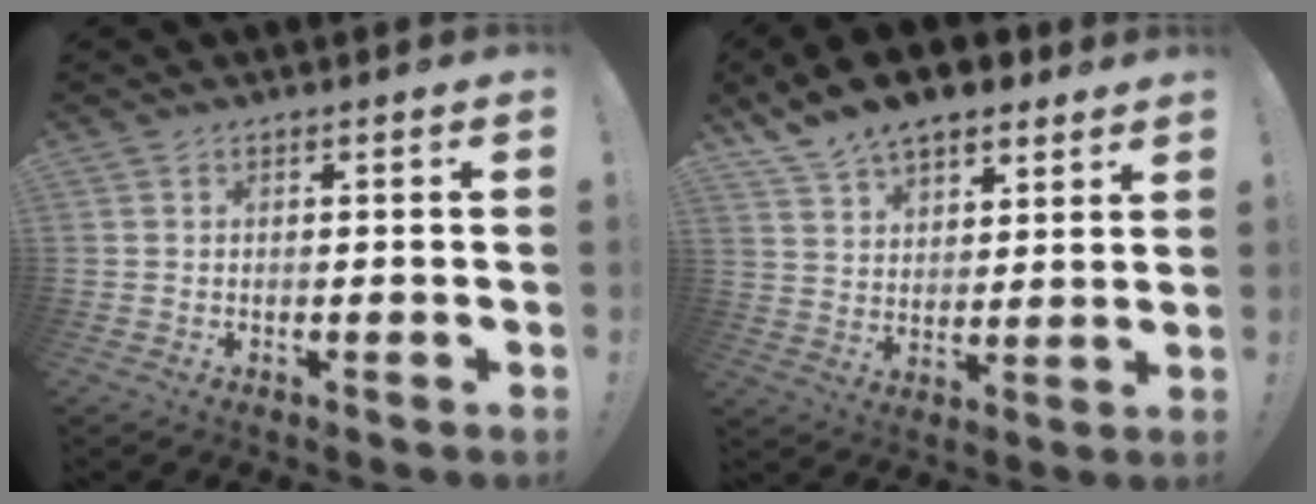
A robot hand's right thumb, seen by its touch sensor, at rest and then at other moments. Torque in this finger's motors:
{"motor_torque": [0.21, 1.38, 0.79, 0.78, 0.21]}